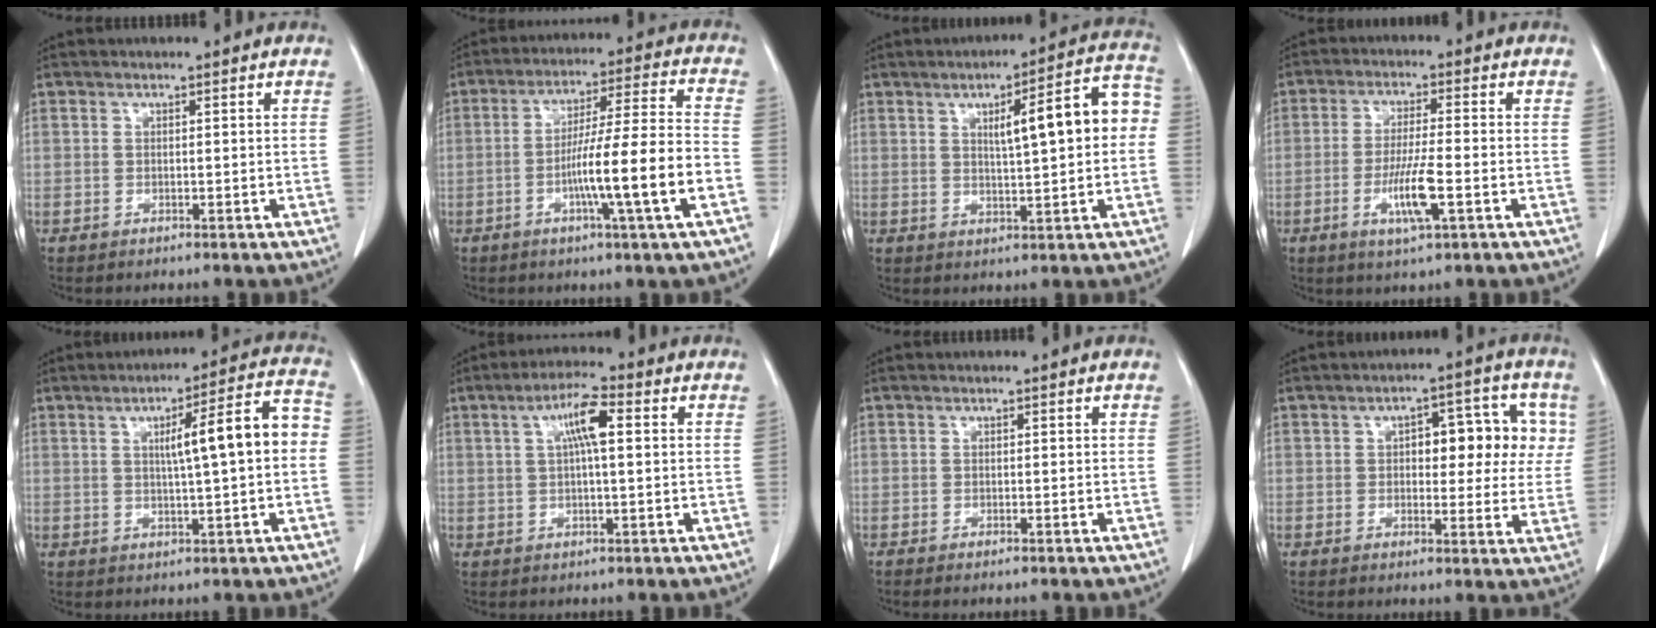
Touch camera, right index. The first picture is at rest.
{"total": 13.4, "force": [-4.2, -0.9, 12.7], "torque": [-0.216, 0.003, -0.072]}
{"total": 11.0, "force": [1.5, 1.8, 10.7], "torque": [-0.145, 0.031, 0.020]}
{"total": 7.2, "force": [-2.4, 0.3, 6.7], "torque": [-0.129, -0.011, -0.043]}
{"total": 10.3, "force": [0.7, 0.8, 10.2], "torque": [-0.143, 0.026, 0.008]}
{"total": 6.2, "force": [1.5, 0.9, 6.0], "torque": [-0.113, 0.015, 0.025]}
{"total": 0.7, "force": [-0.5, -0.1, 0.4], "torque": [-0.013, -0.003, -0.009]}
{"total": 9.8, "force": [2.2, 4.7, 8.3], "torque": [-0.097, 0.031, 0.028]}